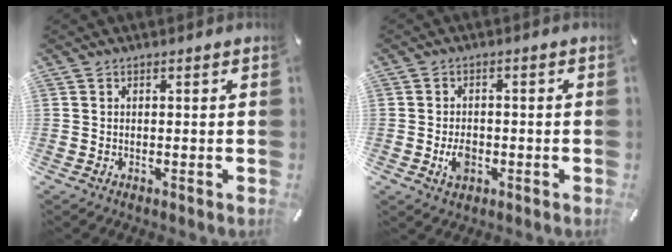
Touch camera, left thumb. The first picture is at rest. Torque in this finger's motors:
{"motor_torque": [0.78, 0.80, 0.33, -0.20, 0.00]}